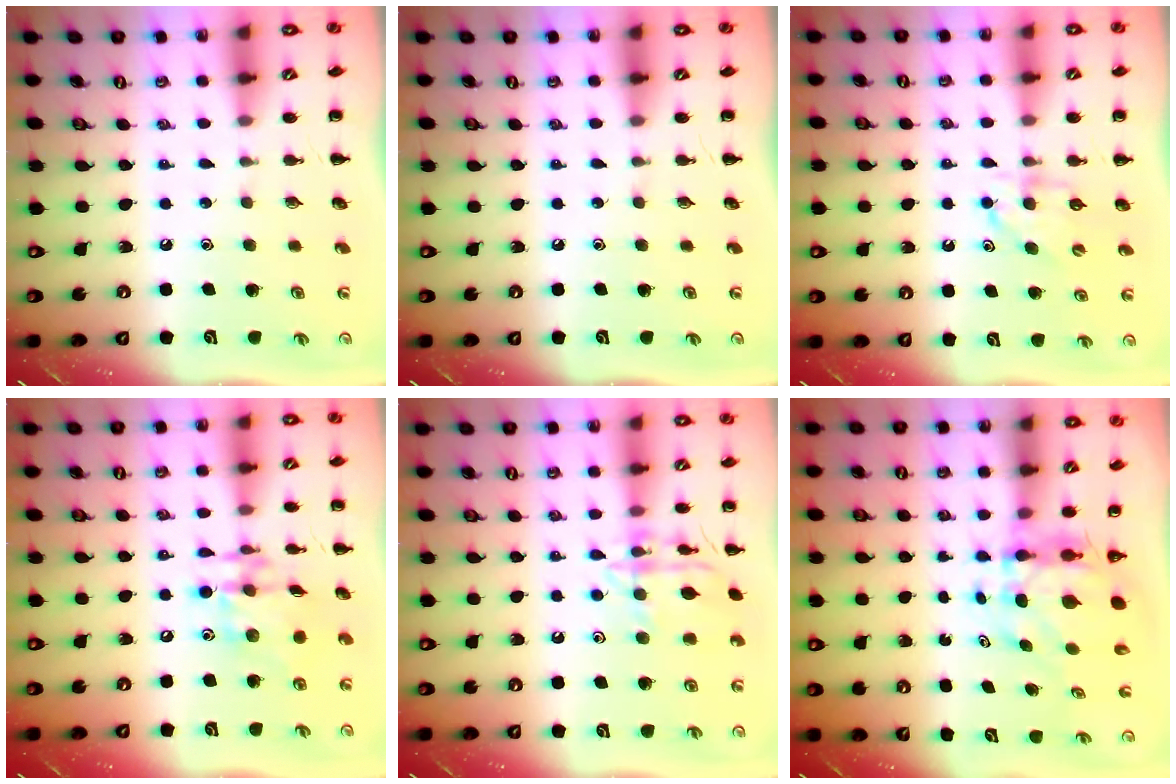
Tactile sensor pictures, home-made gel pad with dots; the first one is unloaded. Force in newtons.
{"total": 0.0}
{"total": 5.0, "press": 4.8, "slide": 1.4}
{"total": 13.4, "press": 13.3, "slide": 2.0}
{"total": 13.7, "press": 13.7, "slide": 0.6}
{"total": 7.3, "press": 7.1, "slide": 1.5}